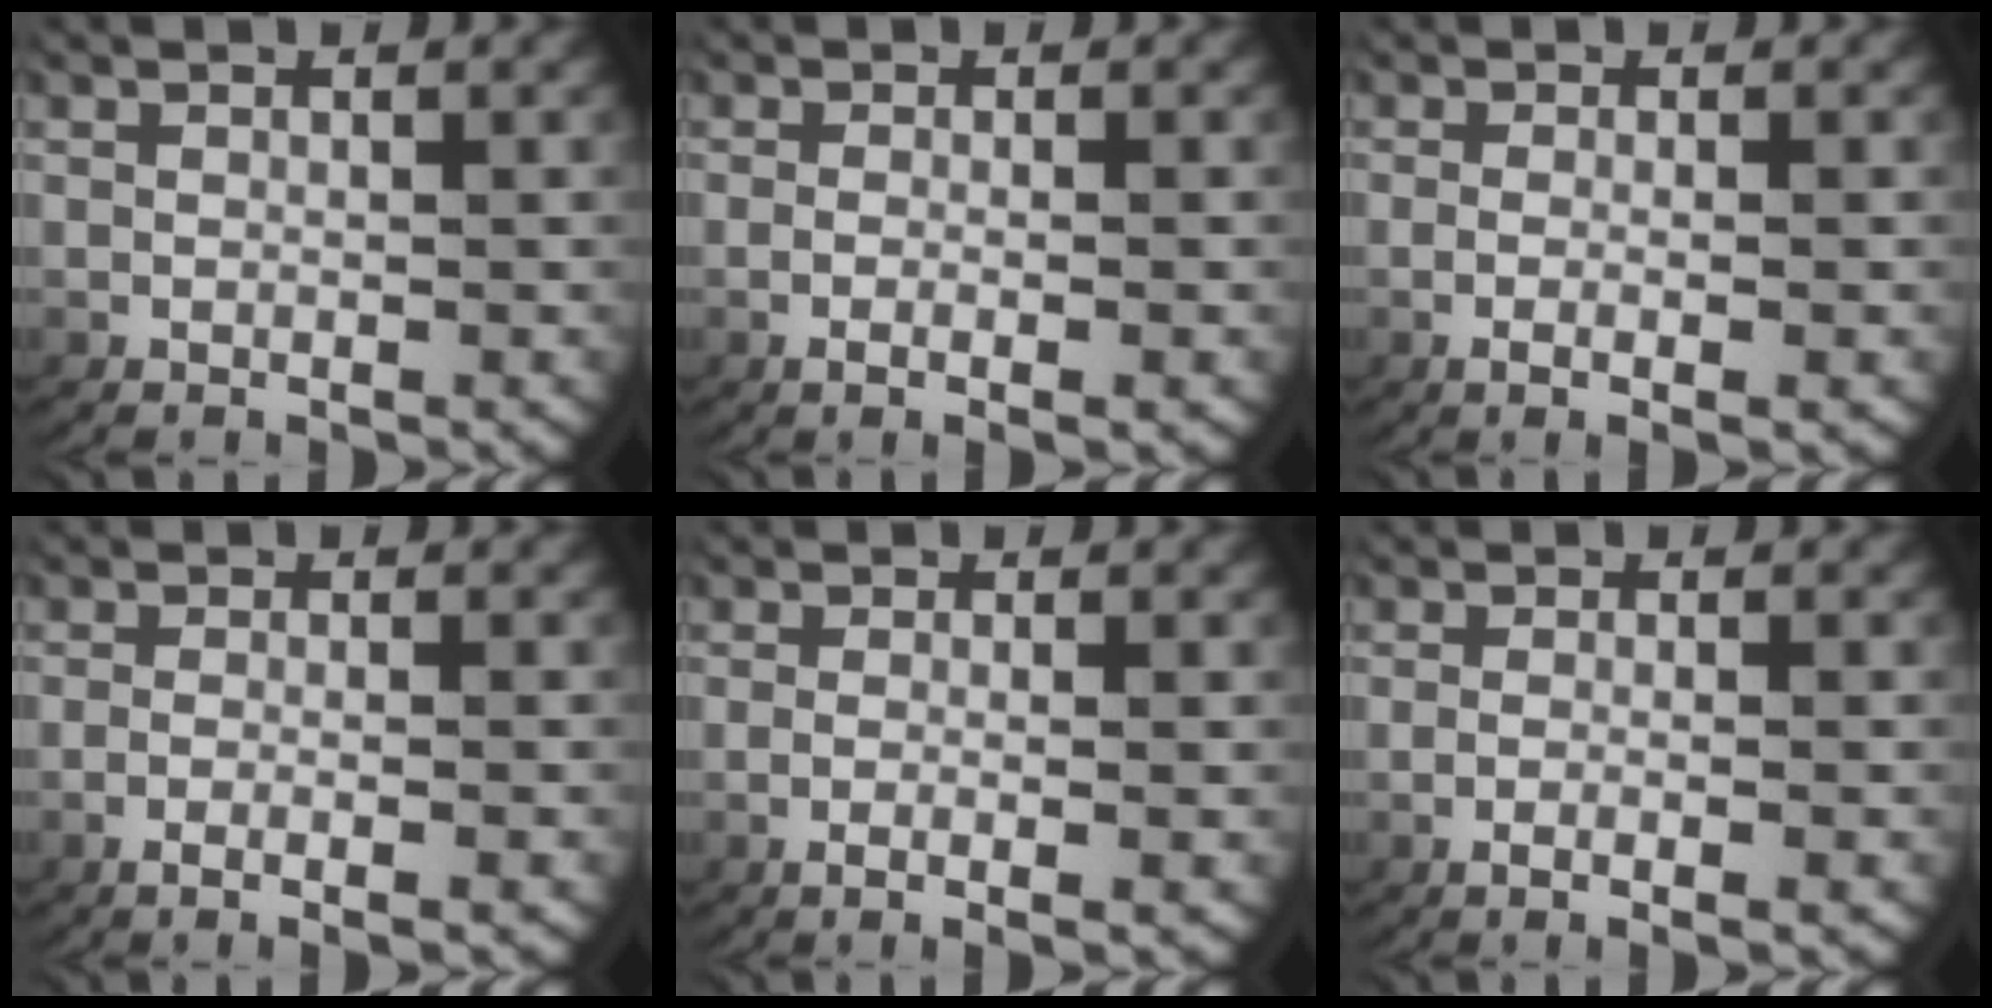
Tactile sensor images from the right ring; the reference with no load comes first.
{"total": 2.2, "force": [-0.9, 0.3, 2.0], "torque": [-0.043, -0.008, -0.011]}
{"total": 2.5, "force": [-0.8, 0.3, 2.3], "torque": [-0.047, -0.009, -0.008]}
{"total": 2.8, "force": [-1.5, 0.3, 2.3], "torque": [-0.049, -0.008, -0.023]}
{"total": 2.6, "force": [-1.0, 0.3, 2.4], "torque": [-0.049, -0.010, -0.012]}
{"total": 2.4, "force": [-1.2, 0.3, 2.1], "torque": [-0.045, -0.006, -0.017]}